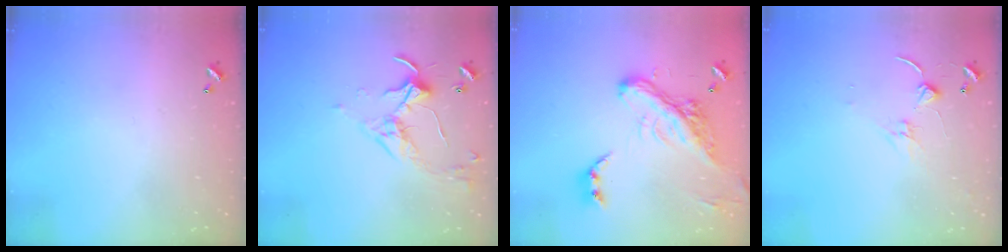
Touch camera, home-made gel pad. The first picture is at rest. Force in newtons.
{"total": 3.5, "press": 3.4, "slide": 0.7}
{"total": 10.0, "press": 9.8, "slide": 2.0}
{"total": 0.6, "press": 0.5, "slide": 0.3}